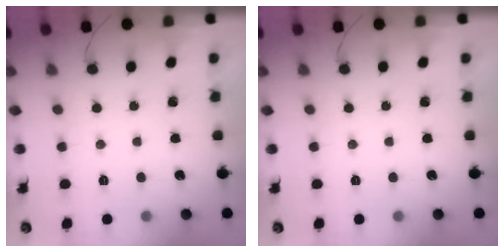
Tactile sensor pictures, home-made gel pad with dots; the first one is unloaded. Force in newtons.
{"total": 0.0}